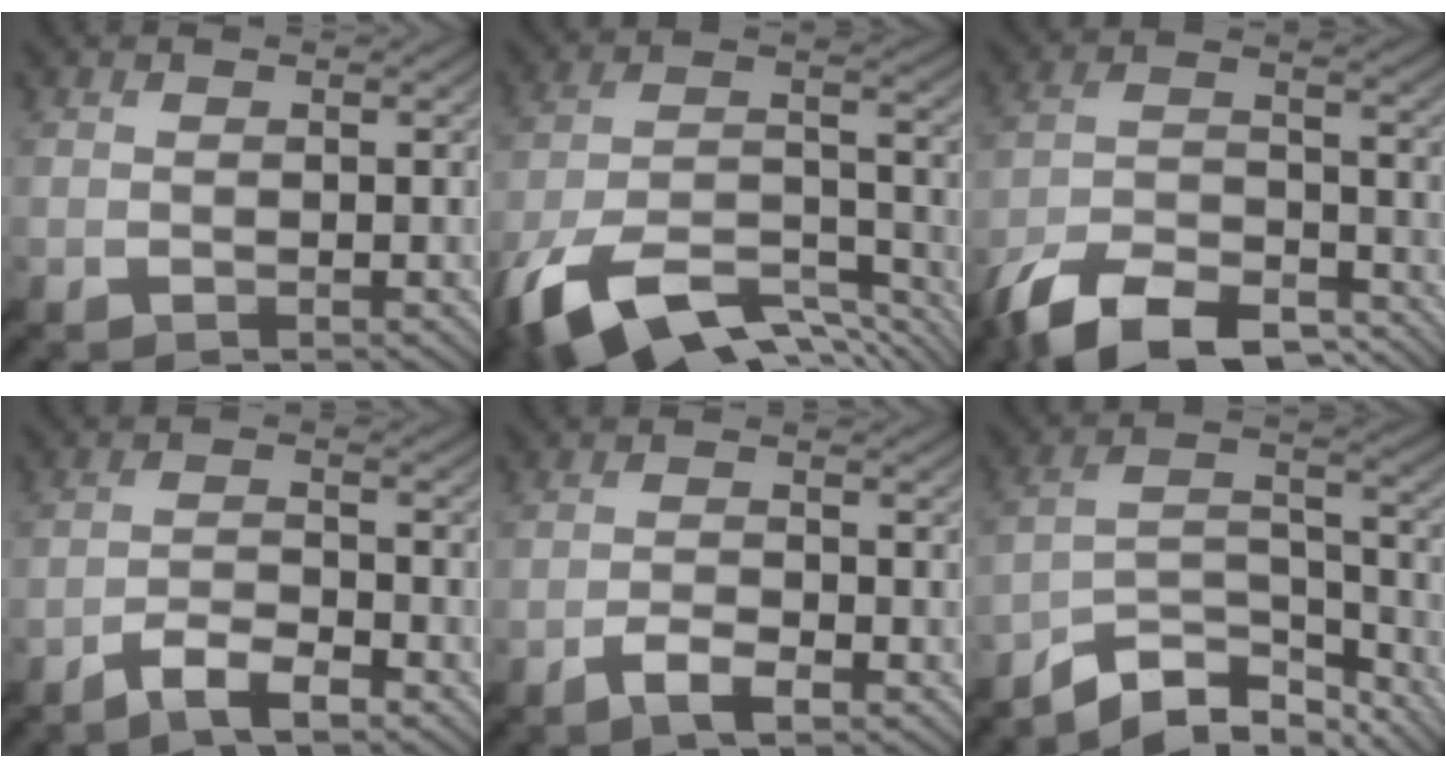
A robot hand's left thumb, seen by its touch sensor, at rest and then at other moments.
{"total": 16.3, "force": [-10.9, 6.5, 10.3], "torque": [-0.245, -0.028, -0.180]}
{"total": 13.2, "force": [-10.0, 5.0, 7.0], "torque": [-0.145, -0.001, -0.185]}
{"total": 4.4, "force": [-3.3, 0.9, 2.8], "torque": [-0.057, 0.006, -0.065]}
{"total": 2.8, "force": [-1.7, 0.6, 2.1], "torque": [-0.046, 0.005, -0.036]}
{"total": 10.2, "force": [-8.3, 3.5, 4.8], "torque": [-0.084, 0.005, -0.156]}